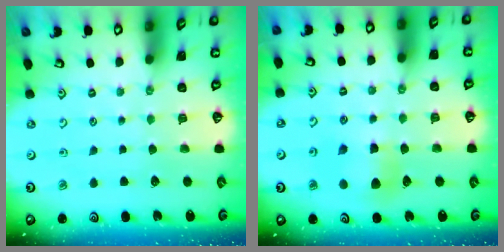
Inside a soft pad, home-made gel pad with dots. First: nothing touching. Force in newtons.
{"total": 7.1, "press": 7.1, "slide": 0.3}